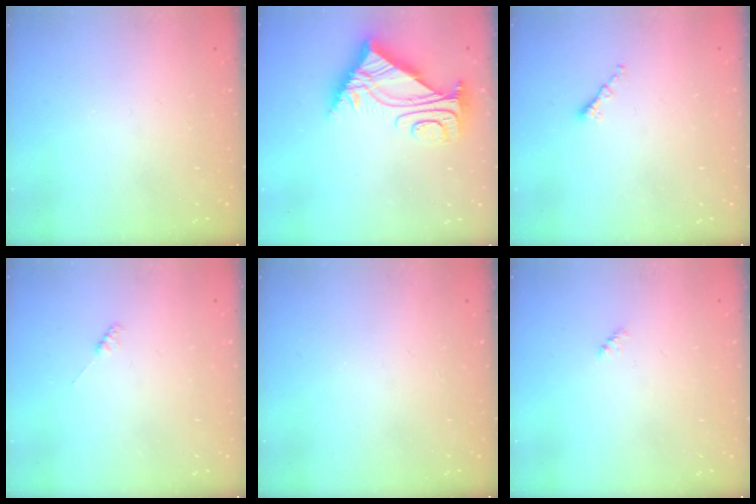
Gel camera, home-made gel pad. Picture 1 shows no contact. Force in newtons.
{"total": 10.8, "press": 10.7, "slide": 0.9}
{"total": 1.4, "press": 1.2, "slide": 0.6}
{"total": 2.3, "press": 2.3, "slide": 0.3}
{"total": 0.0}
{"total": 2.4, "press": 2.4, "slide": 0.5}